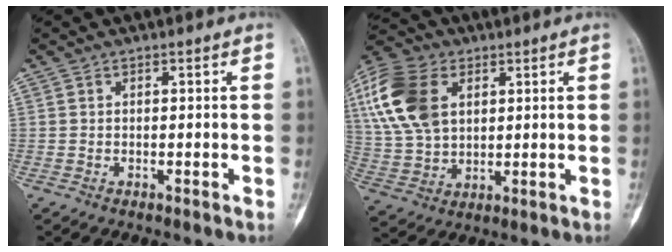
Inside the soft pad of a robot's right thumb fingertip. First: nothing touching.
{"total": 17.3, "force": [5.4, 11.5, 11.7], "torque": [-0.241, -0.002, 0.103]}